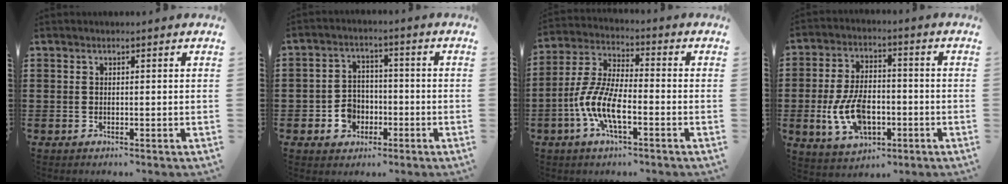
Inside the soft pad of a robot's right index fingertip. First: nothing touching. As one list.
[{"total": 5.7, "force": [-1.9, 5.0, 2.0], "torque": [-0.055, 0.013, -0.034]}, {"total": 8.9, "force": [-3.4, 3.0, 7.6], "torque": [-0.190, -0.013, -0.071]}, {"total": 10.0, "force": [-2.5, 5.7, 7.8], "torque": [-0.177, 0.000, -0.047]}]